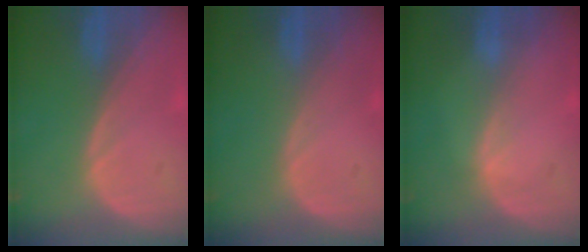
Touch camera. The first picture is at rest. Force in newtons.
{"total": 0.0}
{"total": 0.6, "press": 0.5, "slide": 0.2}